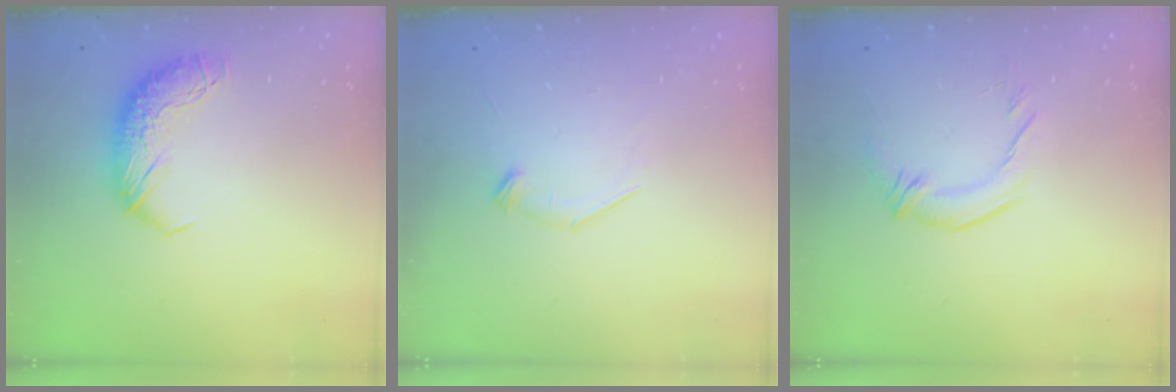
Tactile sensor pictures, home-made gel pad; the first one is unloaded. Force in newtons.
{"total": 5.9, "press": 5.8, "slide": 1.3}
{"total": 1.8, "press": 0.7, "slide": 1.7}